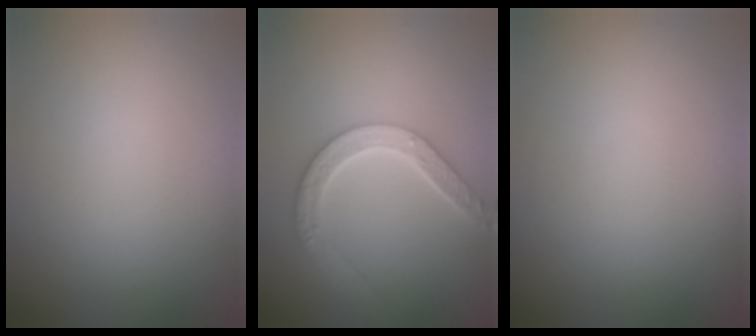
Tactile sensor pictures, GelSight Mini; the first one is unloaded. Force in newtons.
{"total": 4.5, "press": 3.6, "slide": 2.7}
{"total": 0.0}